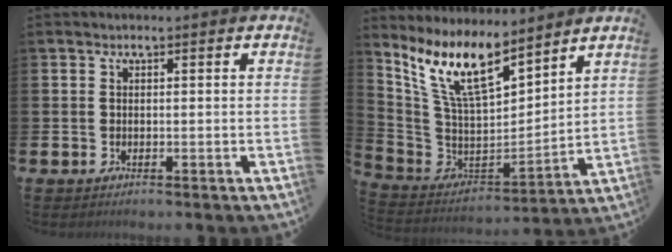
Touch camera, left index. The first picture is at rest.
{"total": 10.8, "force": [8.4, 3.3, 5.9], "torque": [-0.153, -0.050, 0.150]}